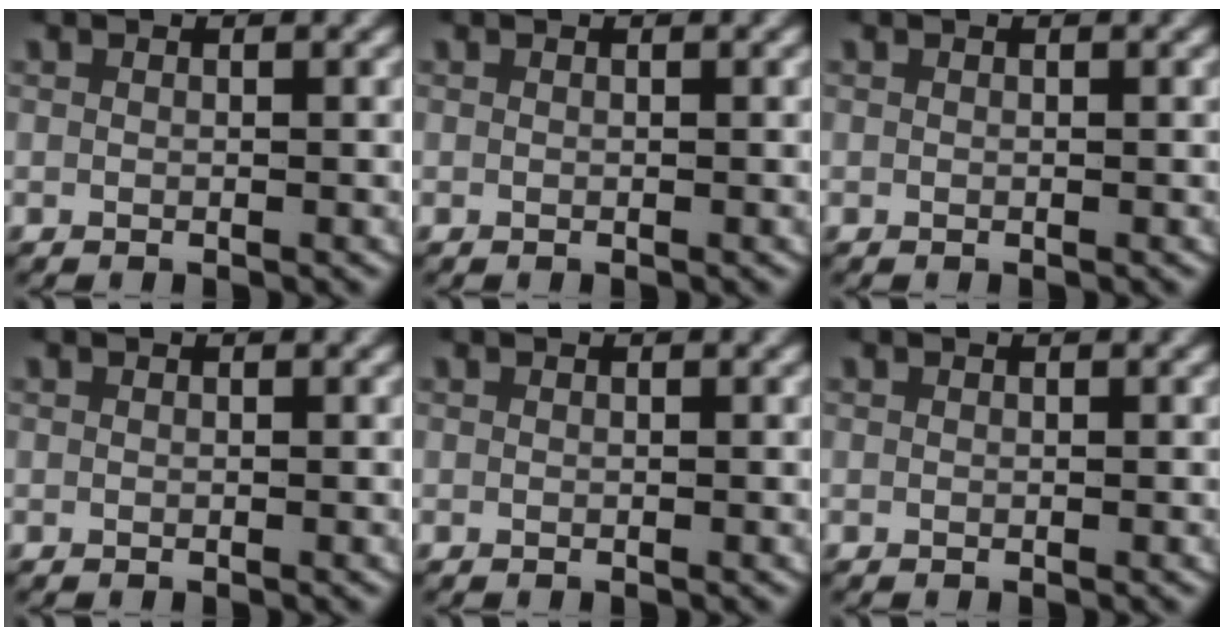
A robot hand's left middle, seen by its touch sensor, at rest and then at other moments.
{"total": 0.0}
{"total": 0.0}
{"total": 0.0}
{"total": 0.0}
{"total": 0.0}